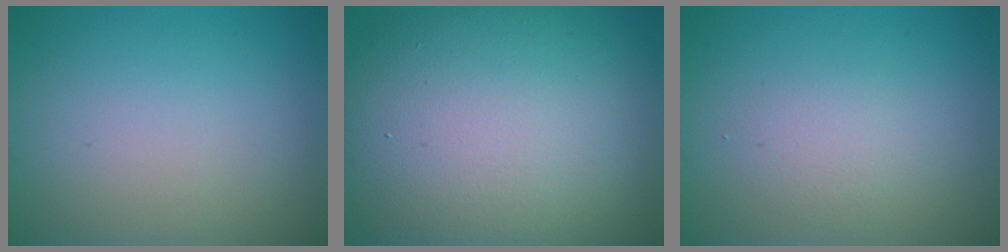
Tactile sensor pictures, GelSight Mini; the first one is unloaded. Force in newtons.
{"total": 15.3, "press": 15.3, "slide": 1.1}
{"total": 1.6, "press": 1.6, "slide": 0.1}